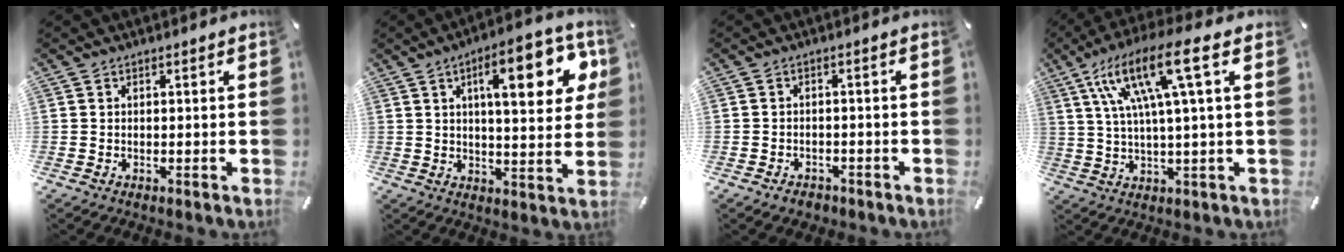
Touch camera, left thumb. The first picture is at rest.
{"total": 16.5, "force": [6.2, 5.9, 14.1], "torque": [-0.199, -0.012, 0.091]}
{"total": 2.3, "force": [-1.7, 1.5, 0.6], "torque": [-0.010, 0.009, -0.034]}
{"total": 16.5, "force": [6.1, 2.3, 15.2], "torque": [-0.312, -0.013, 0.089]}